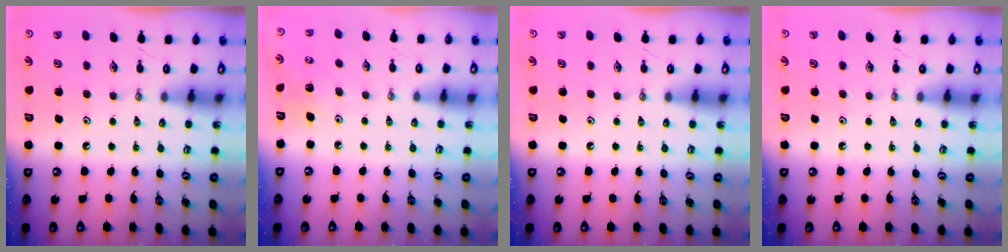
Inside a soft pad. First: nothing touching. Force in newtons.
{"total": 4.8, "press": 4.8, "slide": 0.4}
{"total": 0.0}
{"total": 0.0}